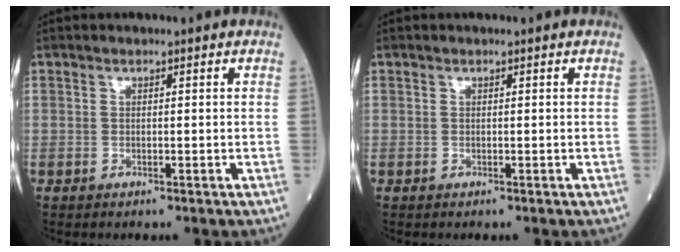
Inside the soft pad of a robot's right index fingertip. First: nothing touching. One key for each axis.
{"total": 0.0}